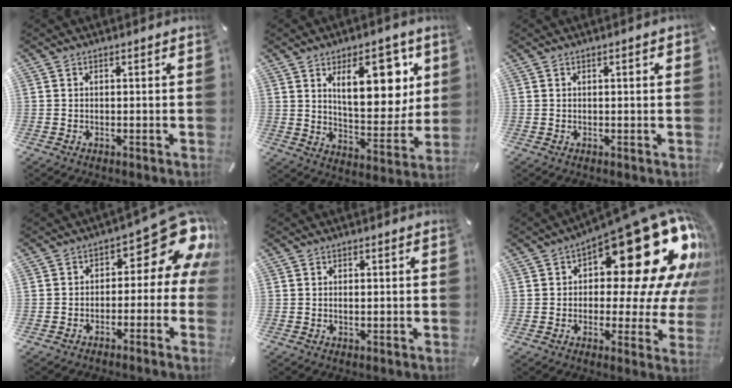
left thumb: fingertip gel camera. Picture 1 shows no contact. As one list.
[{"total": 17.5, "force": [7.8, 8.4, 13.3], "torque": [-0.180, -0.027, 0.125]}, {"total": 1.6, "force": [0.3, 0.3, 1.6], "torque": [-0.021, -0.002, 0.002]}, {"total": 12.2, "force": [4.9, 6.2, 9.2], "torque": [-0.105, -0.043, 0.077]}, {"total": 0.8, "force": [0.1, 0.4, 0.8], "torque": [-0.015, 0.001, 0.001]}, {"total": 28.8, "force": [12.6, 11.8, 23.0], "torque": [-0.299, -0.104, 0.214]}]